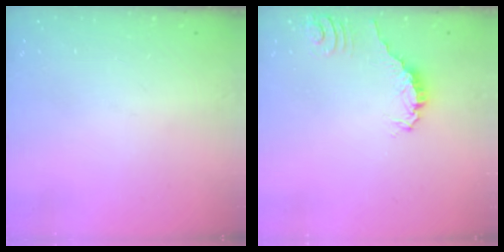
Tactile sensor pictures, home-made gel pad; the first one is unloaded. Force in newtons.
{"total": 0.0}